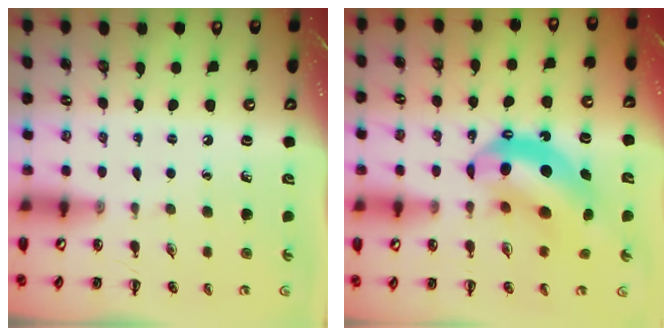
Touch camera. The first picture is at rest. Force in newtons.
{"total": 12.9, "press": 12.5, "slide": 3.3}